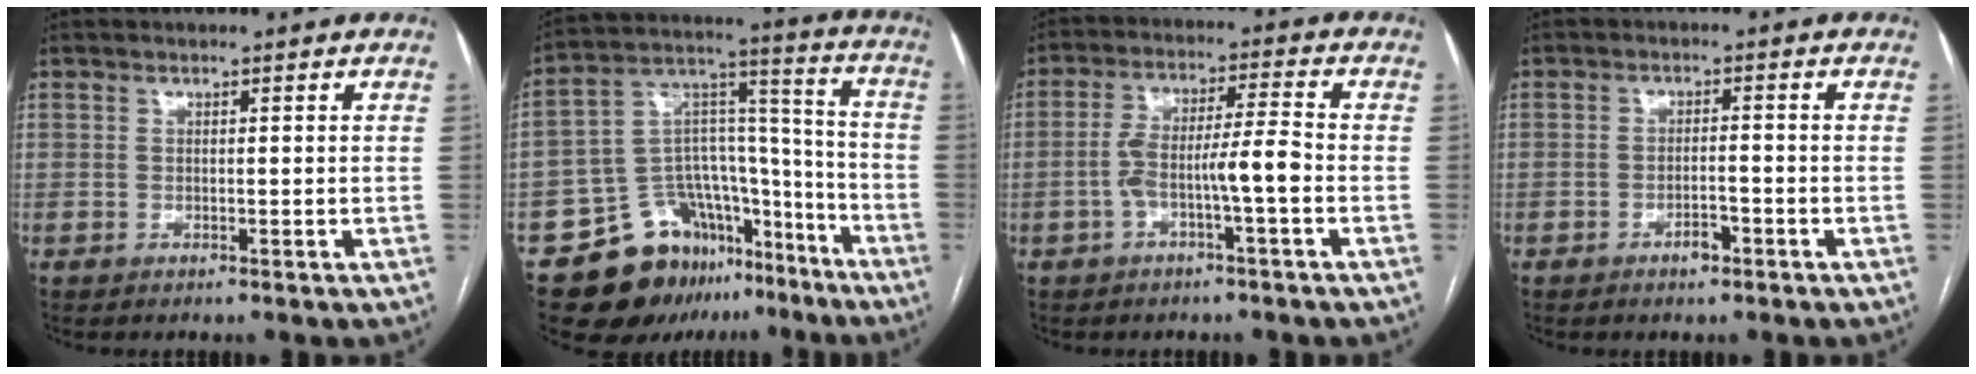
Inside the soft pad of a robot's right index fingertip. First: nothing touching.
{"total": 18.3, "force": [-12.2, 11.2, 7.8], "torque": [-0.109, 0.085, -0.189]}
{"total": 7.1, "force": [-2.5, 0.2, 6.7], "torque": [-0.126, 0.025, -0.041]}
{"total": 2.7, "force": [-1.8, 0.9, 1.8], "torque": [-0.030, 0.003, -0.029]}